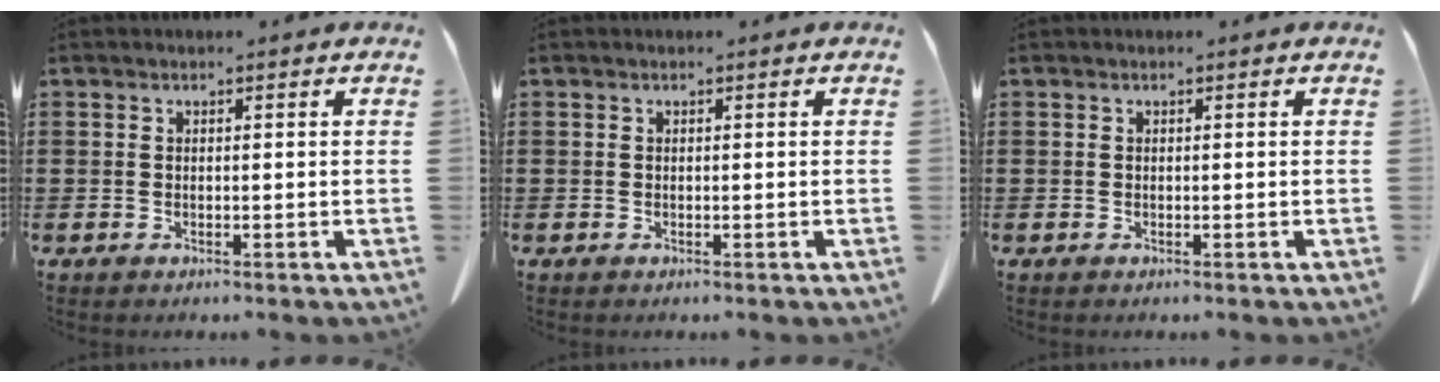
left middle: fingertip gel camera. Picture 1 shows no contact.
{"total": 0.0}
{"total": 0.0}